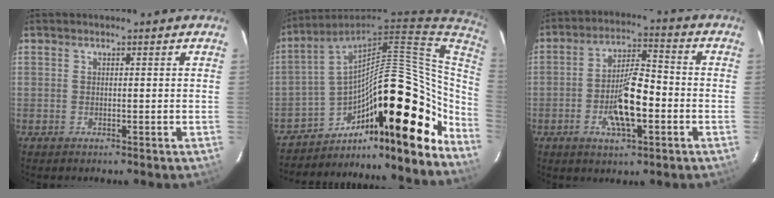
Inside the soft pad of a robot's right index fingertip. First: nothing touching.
{"total": 28.4, "force": [-12.2, 12.1, 22.6], "torque": [-0.351, -0.004, -0.189]}
{"total": 10.3, "force": [-3.3, 3.3, 9.2], "torque": [-0.173, 0.001, -0.055]}